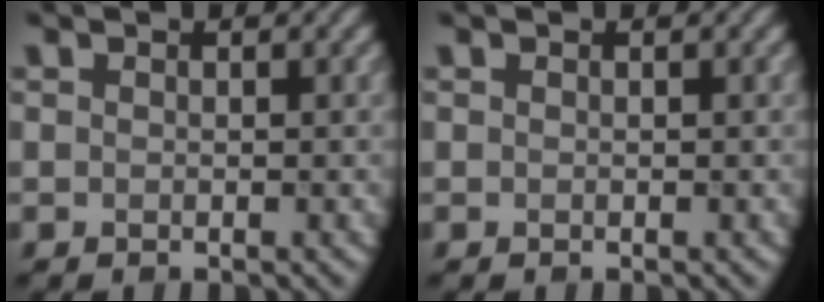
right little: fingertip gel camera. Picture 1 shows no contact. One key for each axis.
{"total": 0.0}